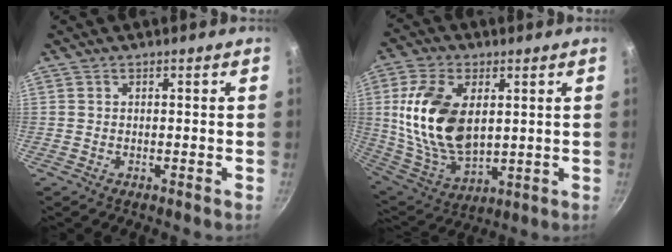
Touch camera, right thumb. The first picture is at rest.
{"total": 18.8, "force": [3.2, 11.2, 14.8], "torque": [-0.269, -0.019, 0.075]}